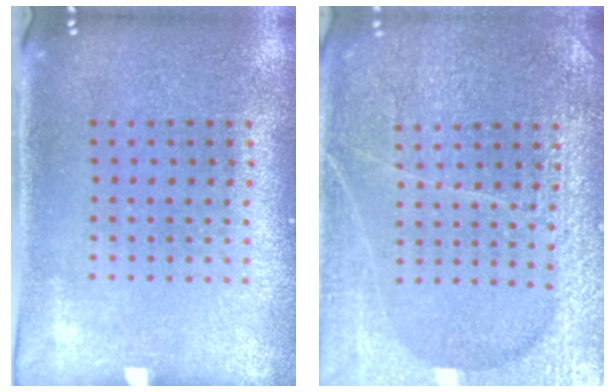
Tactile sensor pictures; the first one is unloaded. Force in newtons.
{"total": 4.1, "press": 4.1, "slide": 0.5}